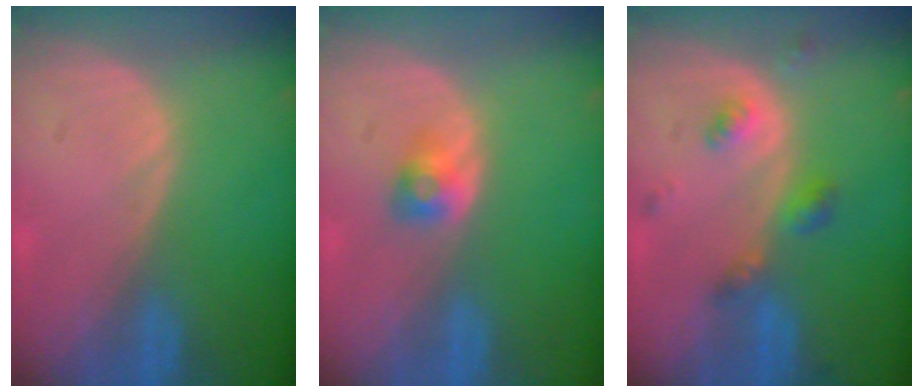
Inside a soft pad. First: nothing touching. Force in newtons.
{"total": 2.5, "press": 2.3, "slide": 1.1}
{"total": 4.5, "press": 4.2, "slide": 1.8}